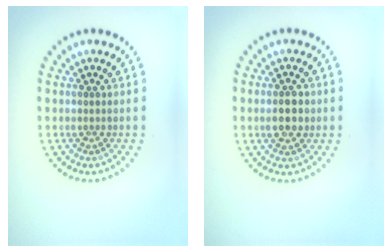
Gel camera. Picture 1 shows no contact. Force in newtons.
{"total": 2.8, "press": 2.8, "slide": 0.0}